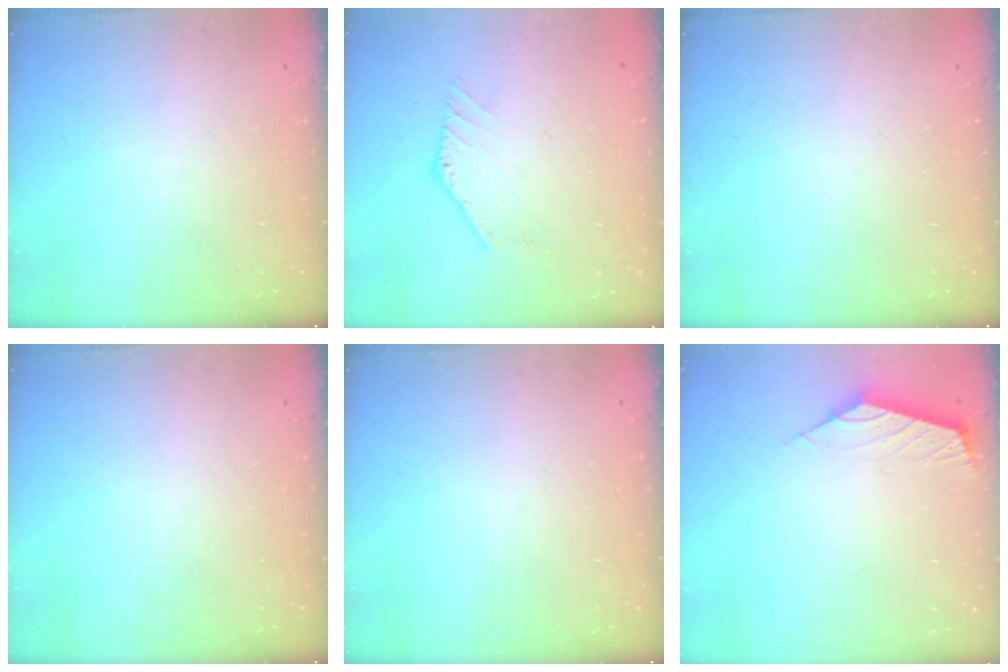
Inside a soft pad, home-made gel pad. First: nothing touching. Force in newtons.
{"total": 0.0}
{"total": 0.0}
{"total": 0.0}
{"total": 0.0}
{"total": 2.6, "press": 2.6, "slide": 0.7}